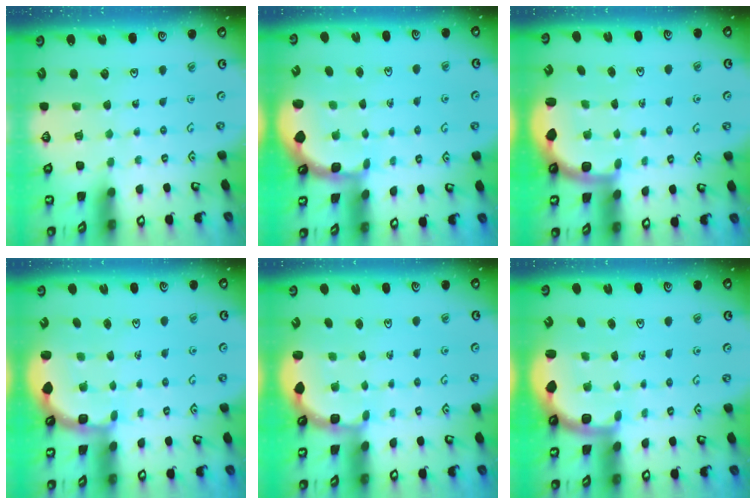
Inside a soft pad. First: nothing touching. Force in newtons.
{"total": 1.8, "press": 1.7, "slide": 0.4}
{"total": 2.2, "press": 1.7, "slide": 1.4}
{"total": 2.9, "press": 2.0, "slide": 2.1}
{"total": 2.7, "press": 2.3, "slide": 1.4}
{"total": 2.2, "press": 1.7, "slide": 1.4}